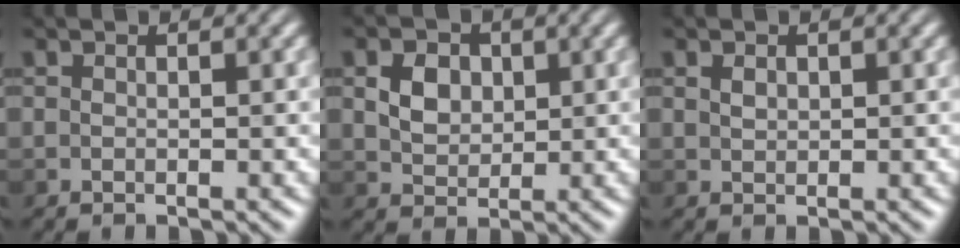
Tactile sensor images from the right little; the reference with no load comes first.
{"total": 3.0, "force": [0.7, 2.3, 1.8], "torque": [-0.036, 0.001, 0.010]}
{"total": 0.9, "force": [0.4, 0.6, 0.5], "torque": [-0.013, 0.000, 0.009]}